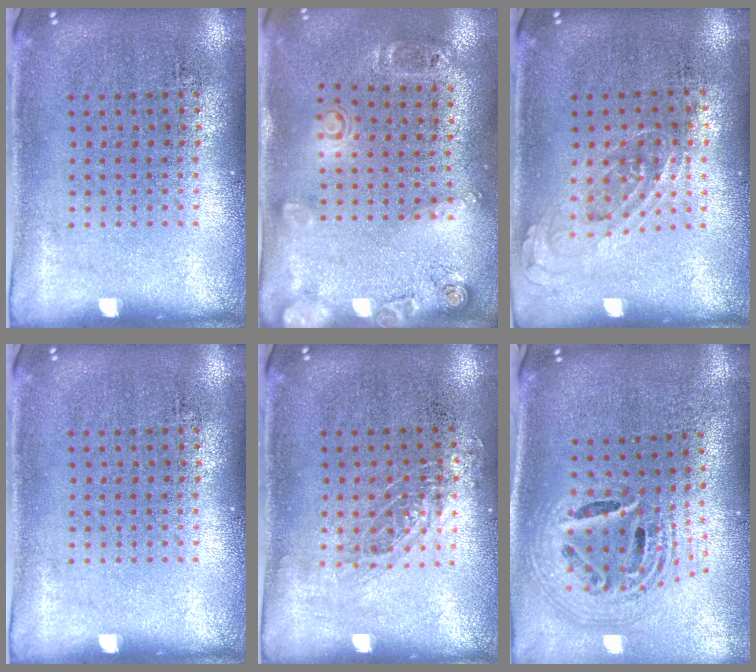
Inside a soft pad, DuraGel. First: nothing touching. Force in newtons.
{"total": 1.8, "press": 1.2, "slide": 1.4}
{"total": 0.6, "press": 0.6, "slide": 0.3}
{"total": 0.0}
{"total": 0.9, "press": 0.8, "slide": 0.2}
{"total": 2.5, "press": 1.8, "slide": 1.7}